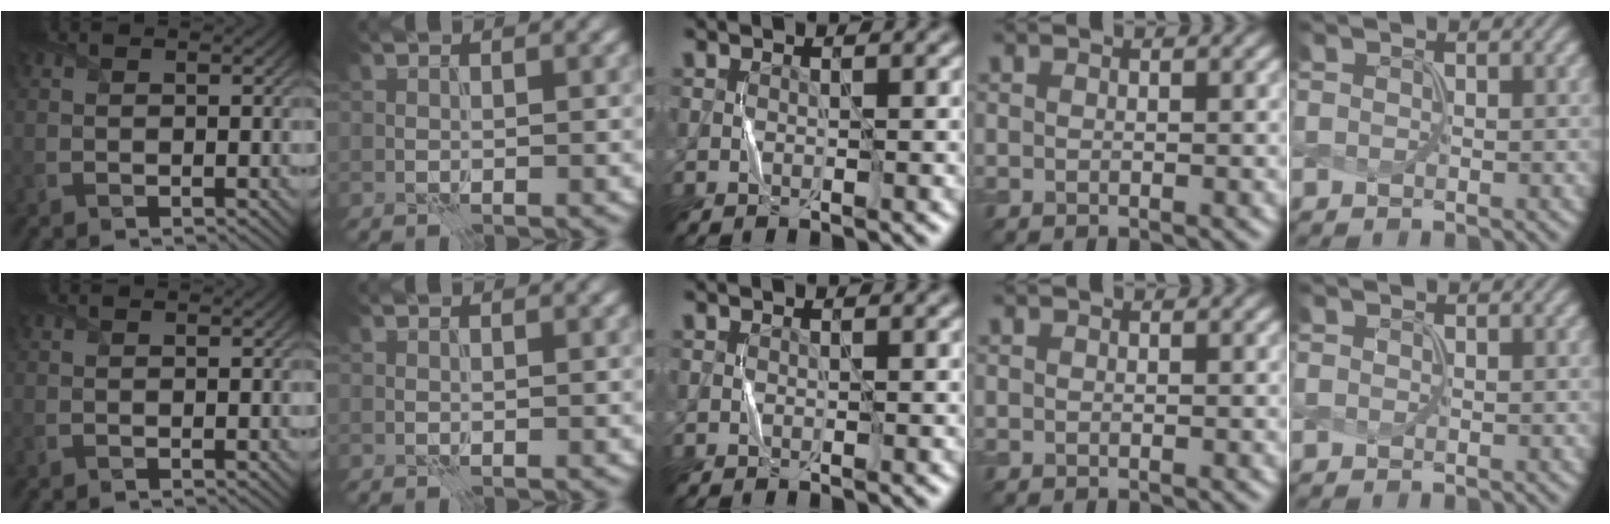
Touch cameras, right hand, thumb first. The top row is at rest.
{}